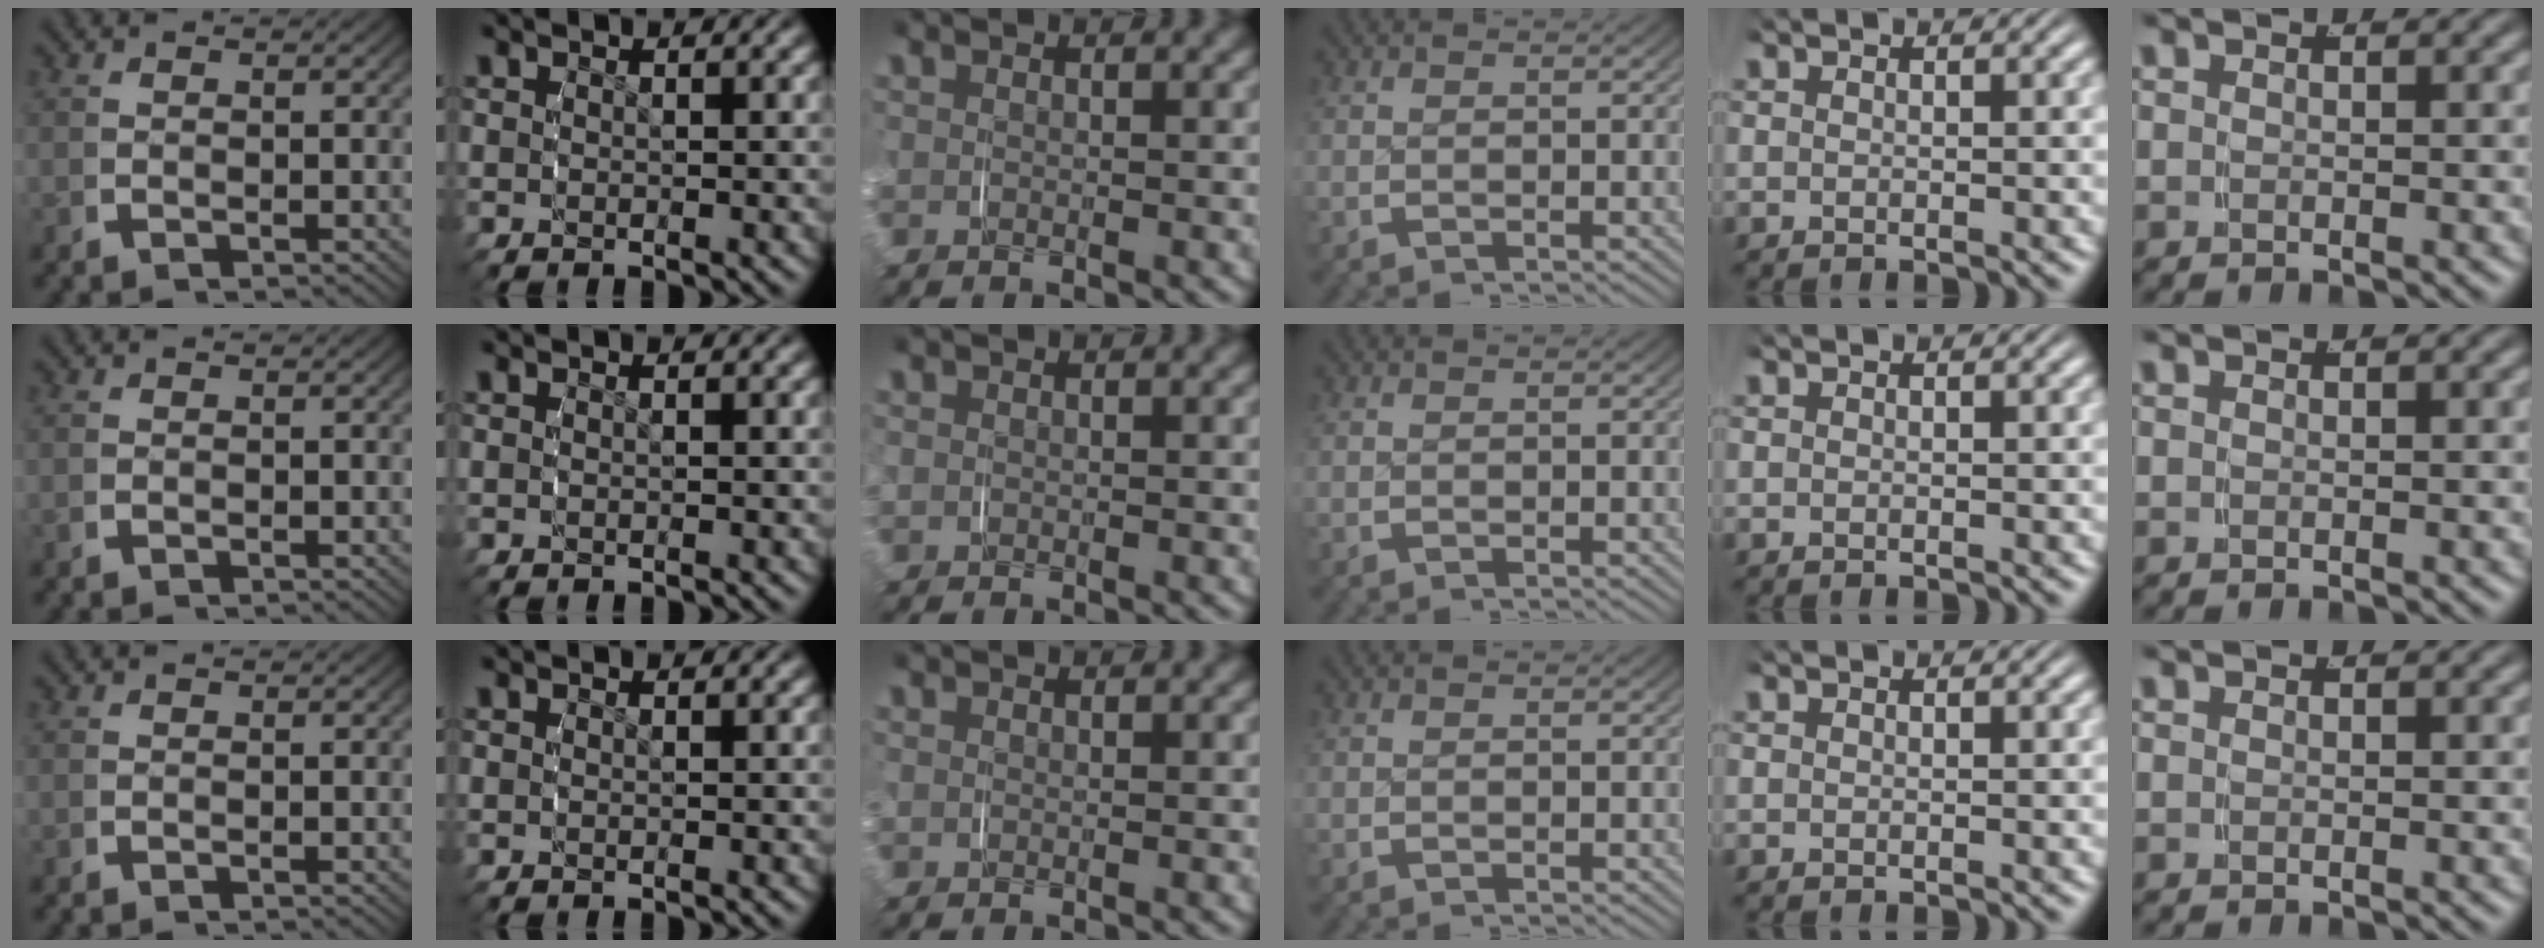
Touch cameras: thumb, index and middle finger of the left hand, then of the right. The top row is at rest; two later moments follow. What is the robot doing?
{"motion": "grasp_and_lifting", "object": "paper towel"}